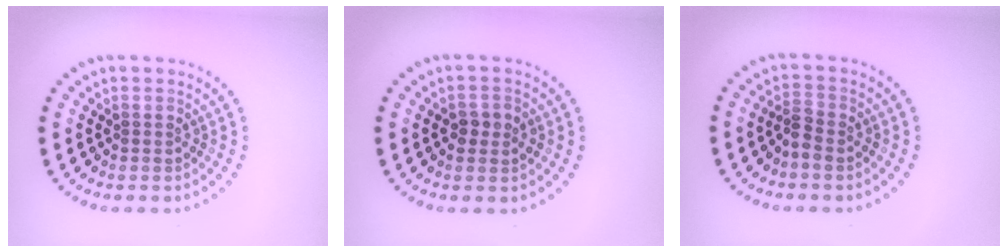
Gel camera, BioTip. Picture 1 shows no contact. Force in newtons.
{"total": 1.7, "press": 1.7, "slide": 0.1}
{"total": 1.4, "press": 1.2, "slide": 0.6}